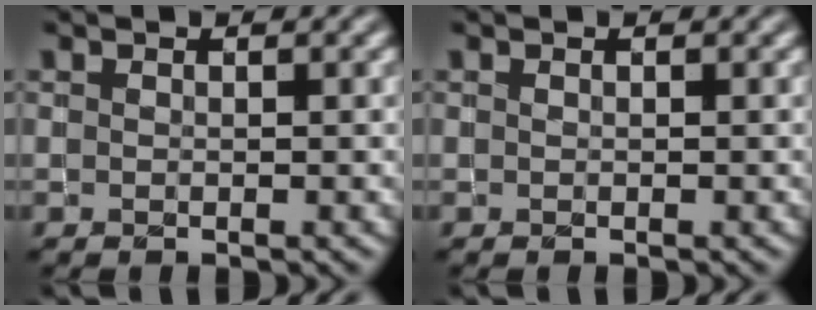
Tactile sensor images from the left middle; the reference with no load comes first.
{"total": 0.0}